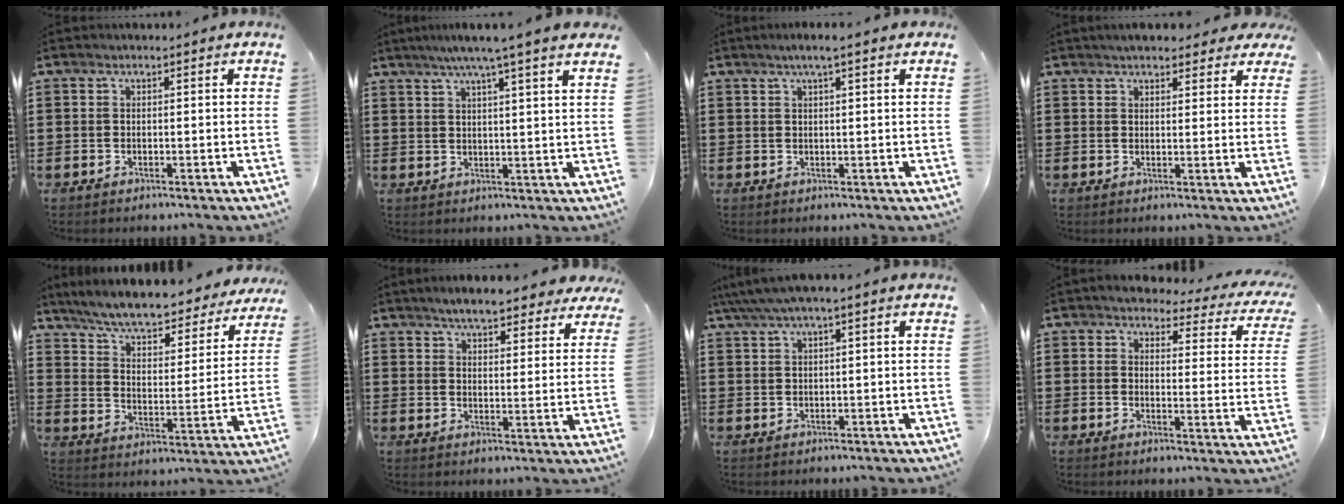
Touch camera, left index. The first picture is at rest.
{"total": 5.4, "force": [4.1, -0.9, 3.4], "torque": [-0.077, -0.011, 0.069]}
{"total": 2.4, "force": [1.4, 0.0, 1.9], "torque": [-0.039, 0.001, 0.025]}
{"total": 3.9, "force": [3.5, 1.2, 1.2], "torque": [-0.027, -0.003, 0.064]}
{"total": 6.7, "force": [6.1, 0.2, 2.7], "torque": [-0.078, -0.039, 0.101]}
{"total": 5.8, "force": [5.4, 0.8, 2.1], "torque": [-0.052, -0.015, 0.097]}
{"total": 2.6, "force": [1.3, 0.1, 2.2], "torque": [-0.044, 0.002, 0.023]}
{"total": 4.0, "force": [3.7, 0.8, 1.3], "torque": [-0.039, -0.024, 0.059]}